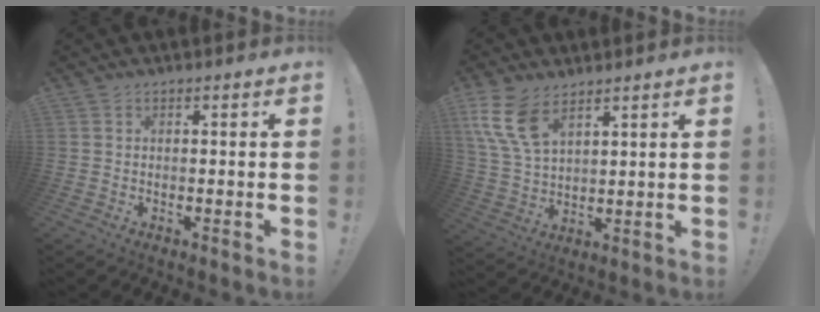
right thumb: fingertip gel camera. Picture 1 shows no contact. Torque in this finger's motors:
{"motor_torque": [1.18, 1.27, 0.55, 0.11, 0.22]}